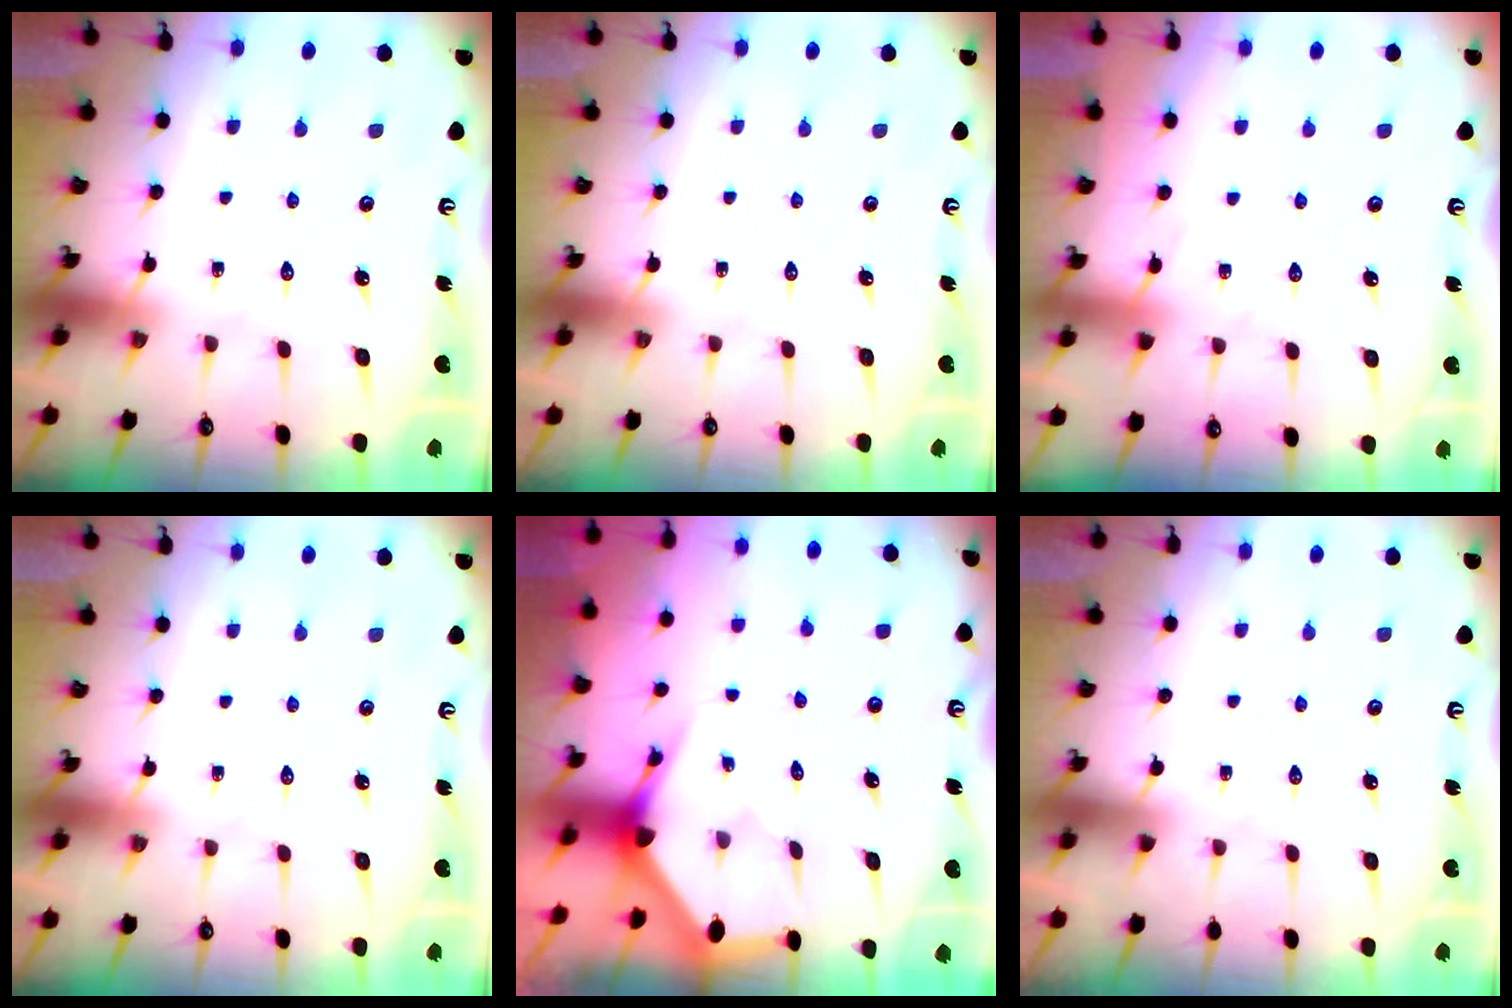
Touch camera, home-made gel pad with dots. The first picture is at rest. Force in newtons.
{"total": 0.0}
{"total": 2.6, "press": 2.6, "slide": 0.4}
{"total": 0.0}
{"total": 3.0, "press": 3.0, "slide": 0.2}
{"total": 0.0}